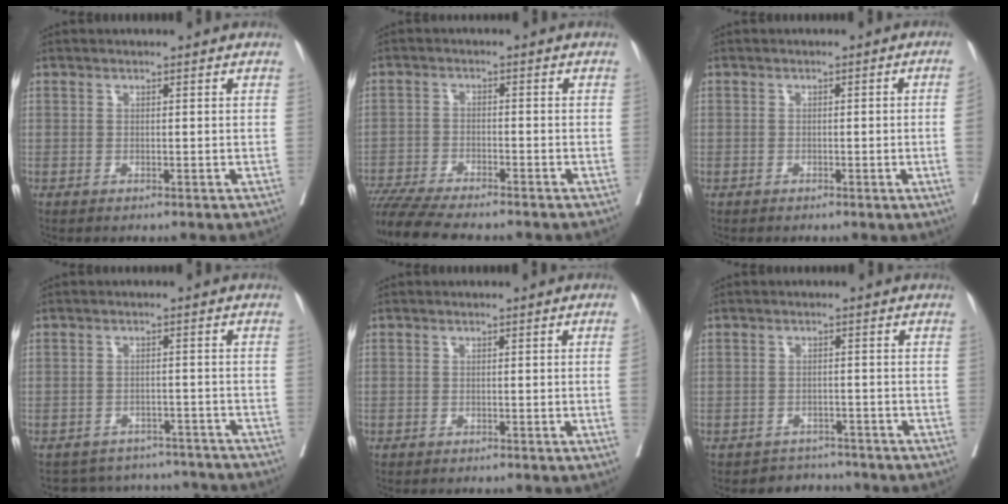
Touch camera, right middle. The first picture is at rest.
{"total": 12.0, "force": [-10.6, 1.2, 5.5], "torque": [-0.083, -0.015, -0.167]}
{"total": 2.9, "force": [-0.7, -0.7, 2.8], "torque": [-0.037, 0.001, -0.009]}
{"total": 10.3, "force": [-9.7, 3.6, 0.6], "torque": [-0.005, 0.025, -0.114]}
{"total": 1.1, "force": [-0.4, -0.3, 1.0], "torque": [-0.014, 0.001, -0.007]}
{"total": 3.4, "force": [-3.0, 1.1, -1.2], "torque": [0.021, 0.014, -0.046]}